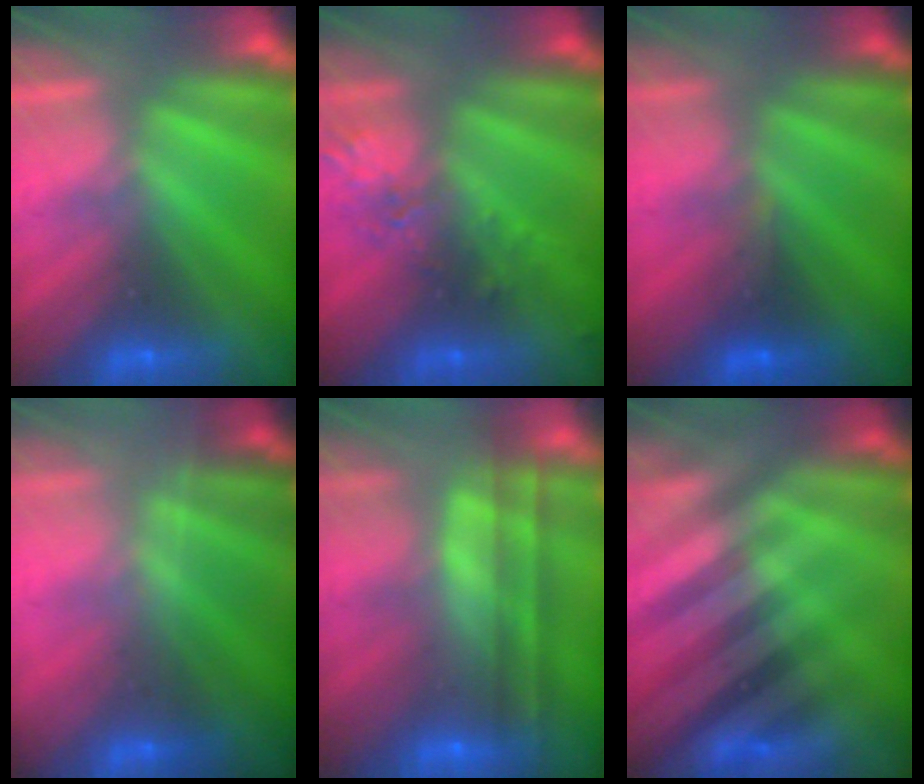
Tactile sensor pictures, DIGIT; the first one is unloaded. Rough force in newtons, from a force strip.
{"total": 2.4}
{"total": 3.7}
{"total": 1.8}
{"total": 9.0}
{"total": 2.8}